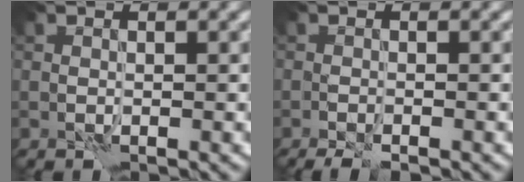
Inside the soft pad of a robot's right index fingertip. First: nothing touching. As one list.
[{"total": 1.7, "force": [-1.4, 0.2, 0.9], "torque": [-0.025, -0.003, -0.027]}]